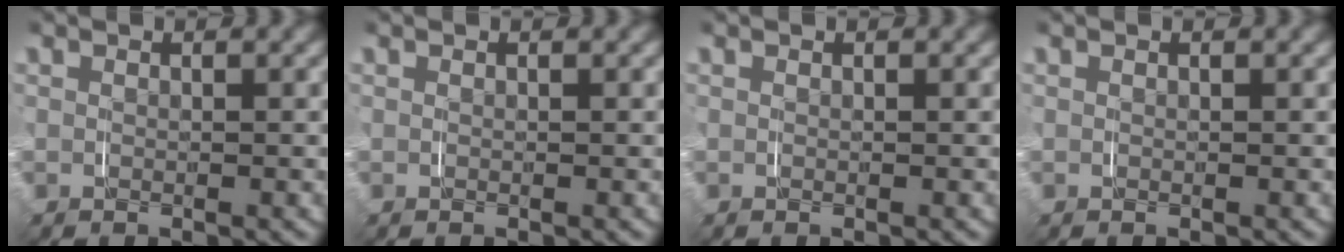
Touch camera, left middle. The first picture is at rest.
{"total": 0.0}
{"total": 0.0}
{"total": 0.0}